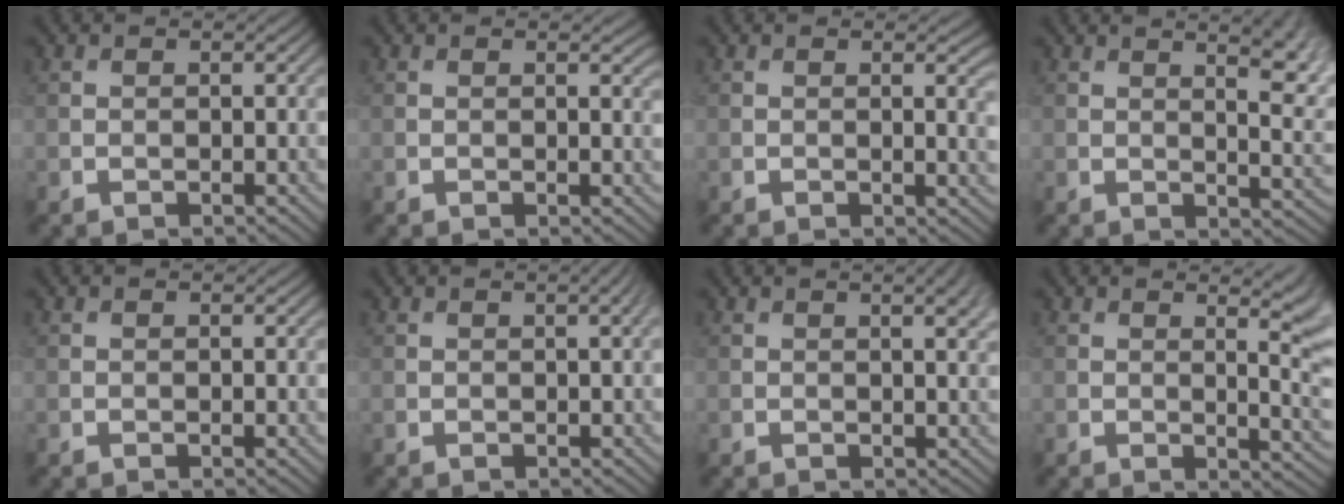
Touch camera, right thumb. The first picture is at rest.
{"total": 1.2, "force": [0.4, 0.3, 1.2], "torque": [-0.014, -0.003, 0.004]}
{"total": 2.5, "force": [0.3, 0.6, 2.4], "torque": [-0.034, -0.002, 0.004]}
{"total": 9.7, "force": [4.5, 3.3, 7.9], "torque": [-0.094, 0.023, 0.058]}
{"total": 0.0}
{"total": 1.2, "force": [0.3, 0.1, 1.1], "torque": [-0.014, 0.006, 0.003]}
{"total": 3.2, "force": [1.2, 0.8, 2.9], "torque": [-0.038, 0.006, 0.012]}
{"total": 6.8, "force": [1.3, 2.4, 6.2], "torque": [-0.053, 0.005, 0.014]}